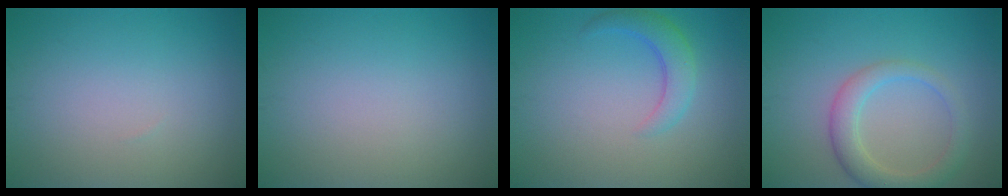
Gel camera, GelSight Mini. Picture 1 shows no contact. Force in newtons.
{"total": 0.0}
{"total": 2.9, "press": 2.9, "slide": 0.2}
{"total": 3.6, "press": 3.5, "slide": 0.2}